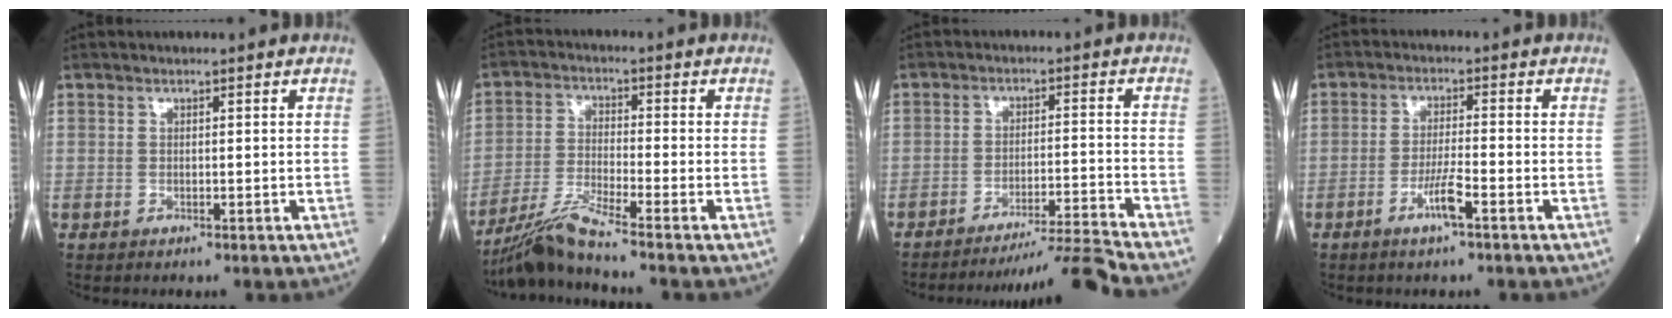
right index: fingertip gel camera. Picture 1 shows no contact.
{"total": 6.9, "force": [-5.9, -1.8, 3.1], "torque": [-0.068, -0.029, -0.117]}
{"total": 8.9, "force": [-7.9, -4.2, 0.7], "torque": [-0.004, 0.004, -0.130]}
{"total": 4.3, "force": [-2.3, 0.0, 3.7], "torque": [-0.072, -0.006, -0.046]}